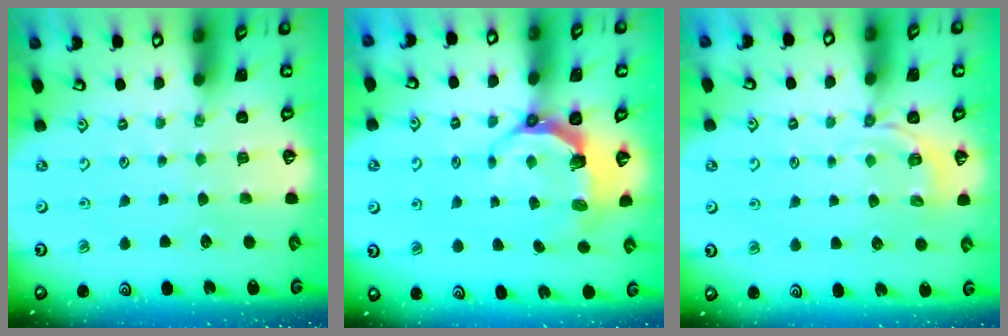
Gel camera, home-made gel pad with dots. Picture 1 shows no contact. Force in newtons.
{"total": 6.3, "press": 4.8, "slide": 4.1}
{"total": 2.8, "press": 2.1, "slide": 1.8}